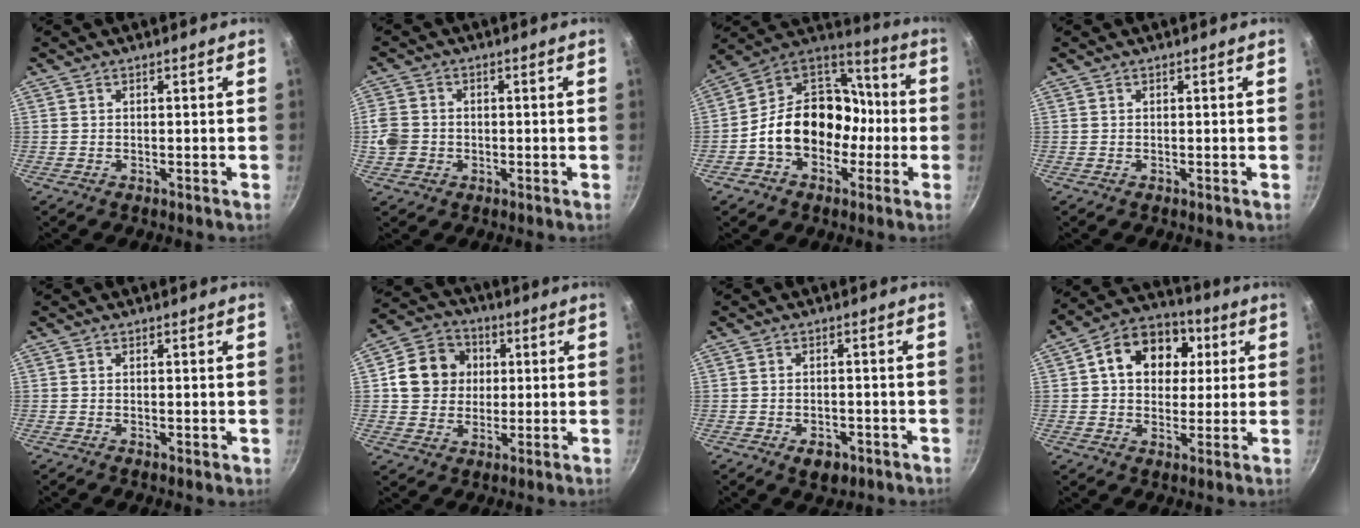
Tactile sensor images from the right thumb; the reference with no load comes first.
{"total": 5.7, "force": [-0.9, 4.9, 2.7], "torque": [-0.046, 0.010, -0.023]}
{"total": 18.7, "force": [-4.1, 14.6, 11.0], "torque": [-0.129, 0.070, -0.076]}
{"total": 0.0}
{"total": 0.9, "force": [-0.1, 0.3, 0.8], "torque": [-0.011, -0.001, -0.002]}
{"total": 11.5, "force": [1.9, 10.2, 5.0], "torque": [-0.059, 0.016, 0.025]}
{"total": 4.3, "force": [-2.1, 2.7, 2.6], "torque": [-0.033, 0.014, -0.021]}
{"total": 14.9, "force": [3.8, 11.4, 8.9], "torque": [-0.116, 0.018, 0.044]}